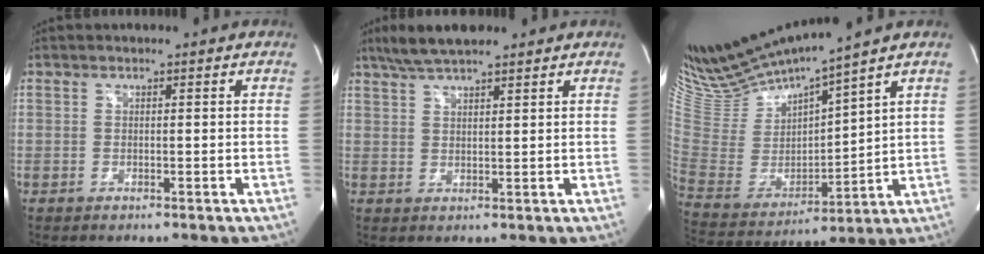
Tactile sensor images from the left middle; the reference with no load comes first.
{"total": 7.0, "force": [5.6, 1.3, 4.0], "torque": [-0.078, 0.022, 0.101]}
{"total": 14.9, "force": [13.8, -0.6, 5.5], "torque": [-0.119, -0.021, 0.282]}